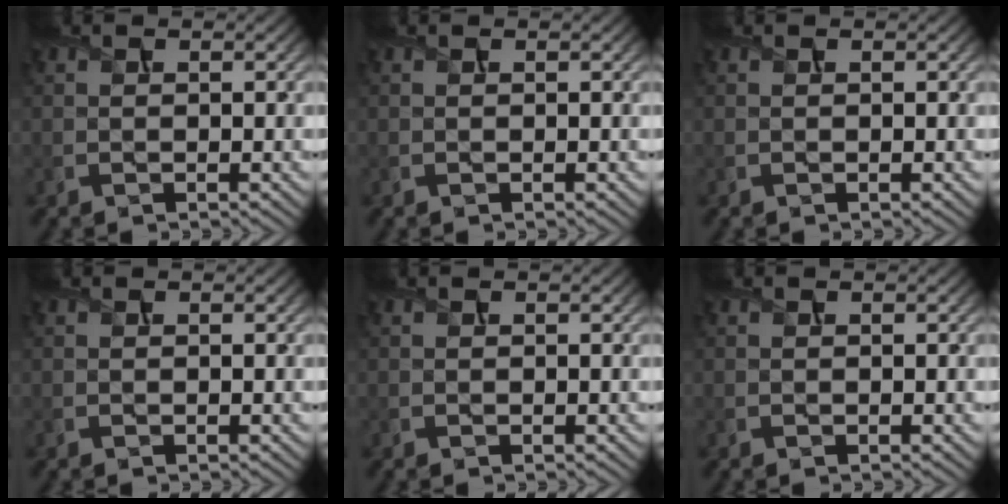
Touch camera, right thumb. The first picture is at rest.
{"total": 0.0}
{"total": 0.0}
{"total": 0.0}
{"total": 0.0}
{"total": 0.0}